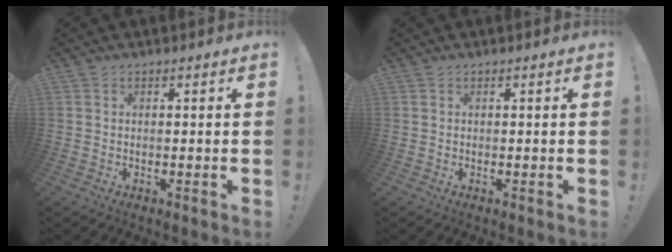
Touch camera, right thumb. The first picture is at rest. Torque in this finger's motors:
{"motor_torque": [0.00, 0.00, 0.00, 0.00, 0.00]}